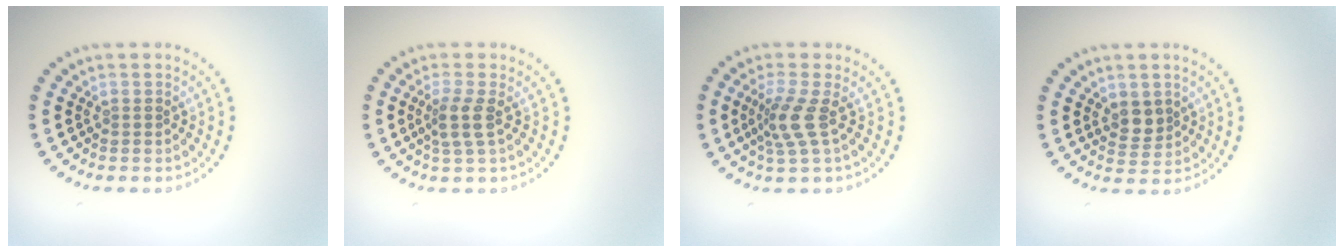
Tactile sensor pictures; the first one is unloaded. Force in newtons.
{"total": 2.1, "press": 1.7, "slide": 1.2}
{"total": 2.9, "press": 2.1, "slide": 2.1}
{"total": 2.0, "press": 1.8, "slide": 0.9}